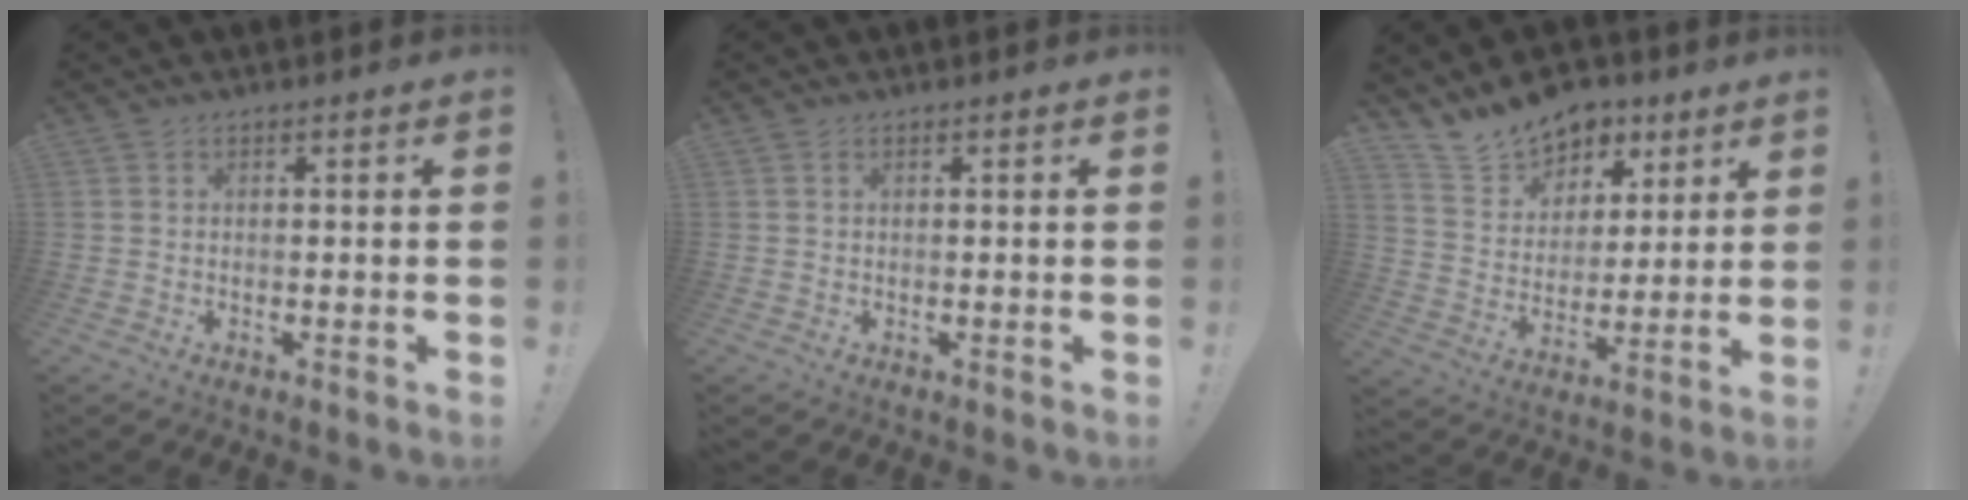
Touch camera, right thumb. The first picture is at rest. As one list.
[{"total": 0.0}, {"total": 13.9, "force": [11.0, 7.9, 2.9], "torque": [-0.056, -0.082, 0.207]}]